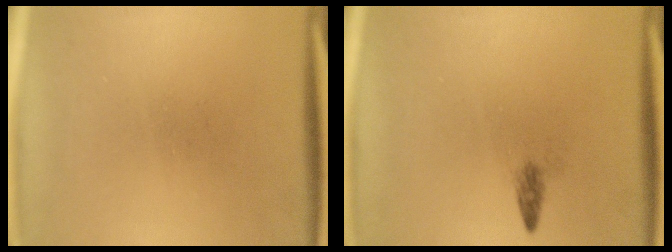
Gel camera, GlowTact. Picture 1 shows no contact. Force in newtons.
{"total": 1.1}